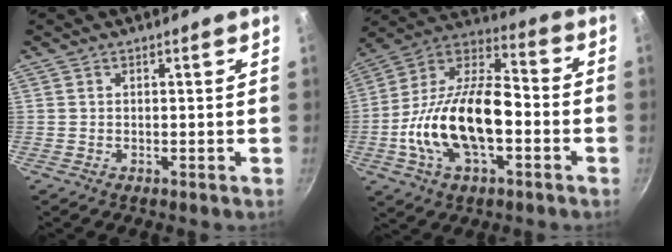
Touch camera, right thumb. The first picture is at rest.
{"total": 21.6, "force": [-4.5, 11.2, 18.0], "torque": [-0.319, 0.045, -0.094]}